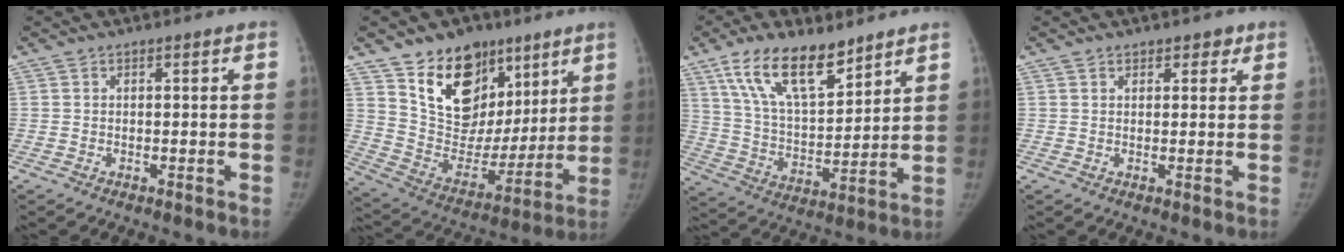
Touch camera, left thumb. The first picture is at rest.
{"total": 20.6, "force": [12.0, 13.9, 9.2], "torque": [-0.090, -0.053, 0.213]}
{"total": 16.2, "force": [10.7, 6.7, 10.1], "torque": [-0.147, -0.054, 0.205]}
{"total": 2.3, "force": [1.6, 1.5, 0.7], "torque": [0.015, -0.007, 0.017]}